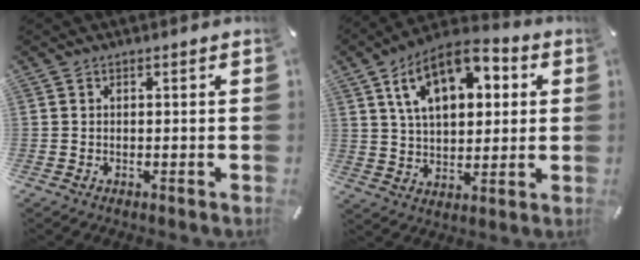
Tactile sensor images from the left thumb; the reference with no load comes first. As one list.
[{"total": 14.8, "force": [6.5, 8.7, 10.0], "torque": [-0.175, -0.009, 0.115]}]